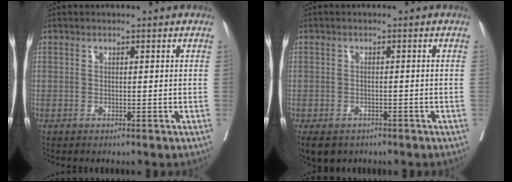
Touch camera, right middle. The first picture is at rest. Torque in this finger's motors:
{"motor_torque": [0.31, -0.28, 0.04, 0.03]}